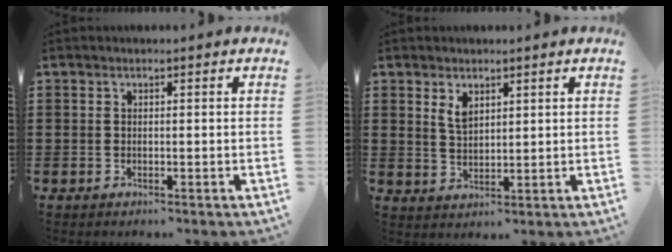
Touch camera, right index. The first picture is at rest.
{"total": 2.9, "force": [1.9, 1.5, 1.7], "torque": [-0.039, 0.003, 0.035]}